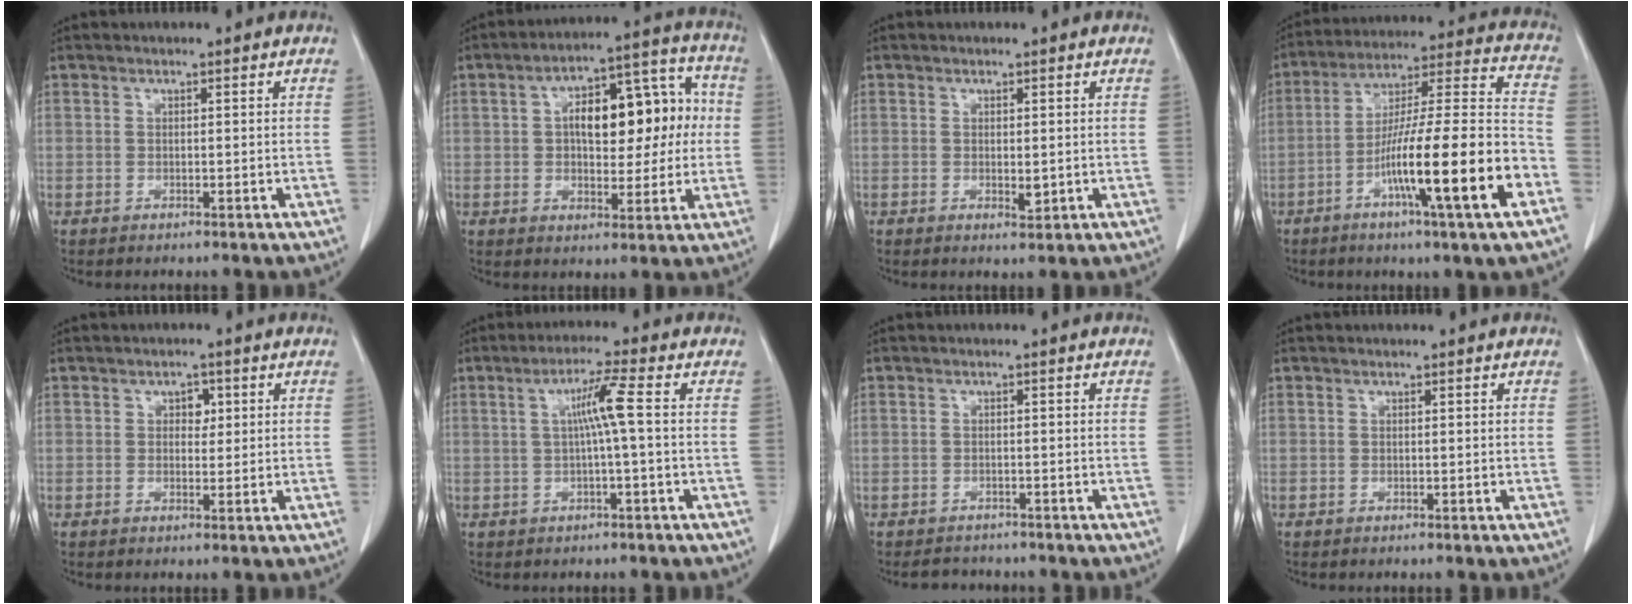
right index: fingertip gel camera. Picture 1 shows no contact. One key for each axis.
{"total": 14.3, "fx": 1.4, "fy": 6.5, "fz": 12.7, "tx": -0.180, "ty": 0.047, "tz": 0.026}
{"total": 1.6, "fx": -0.1, "fy": 0.7, "fz": 1.4, "tx": -0.021, "ty": -0.005, "tz": 0.003}
{"total": 20.0, "fx": -7.9, "fy": 0.3, "fz": 18.4, "tx": -0.287, "ty": -0.007, "tz": -0.131}
{"total": 2.0, "fx": 0.6, "fy": 1.4, "fz": 1.3, "tx": -0.013, "ty": 0.002, "tz": 0.007}
{"total": 5.0, "fx": 0.4, "fy": -0.8, "fz": 4.9, "tx": -0.089, "ty": 0.009, "tz": 0.009}
{"total": 2.9, "fx": -2.6, "fy": 1.3, "fz": 0.0, "tx": -0.003, "ty": 0.000, "tz": -0.038}
{"total": 0.0}